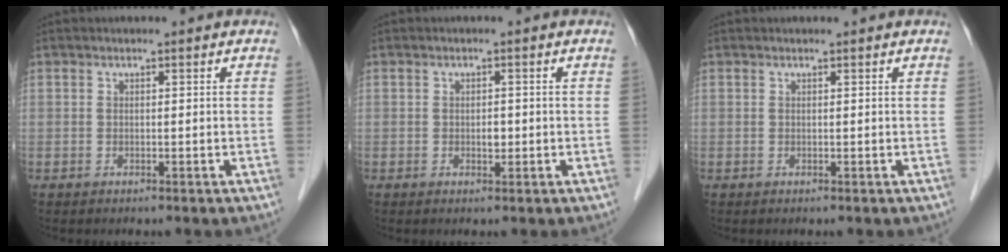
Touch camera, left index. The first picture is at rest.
{"total": 1.3, "force": [-0.2, 0.8, 1.0], "torque": [-0.016, 0.001, -0.002]}
{"total": 0.6, "force": [0.6, 0.0, 0.1], "torque": [-0.002, 0.004, 0.007]}